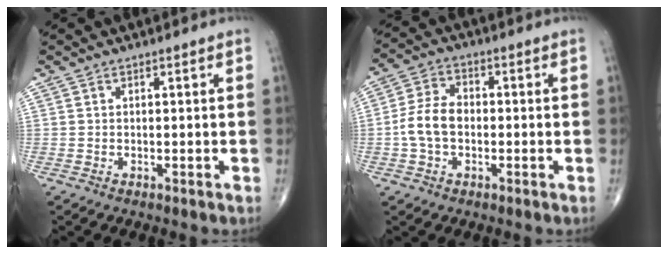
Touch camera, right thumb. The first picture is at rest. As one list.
[{"total": 7.5, "force": [-1.1, 5.1, 5.4], "torque": [-0.104, 0.022, -0.027]}]